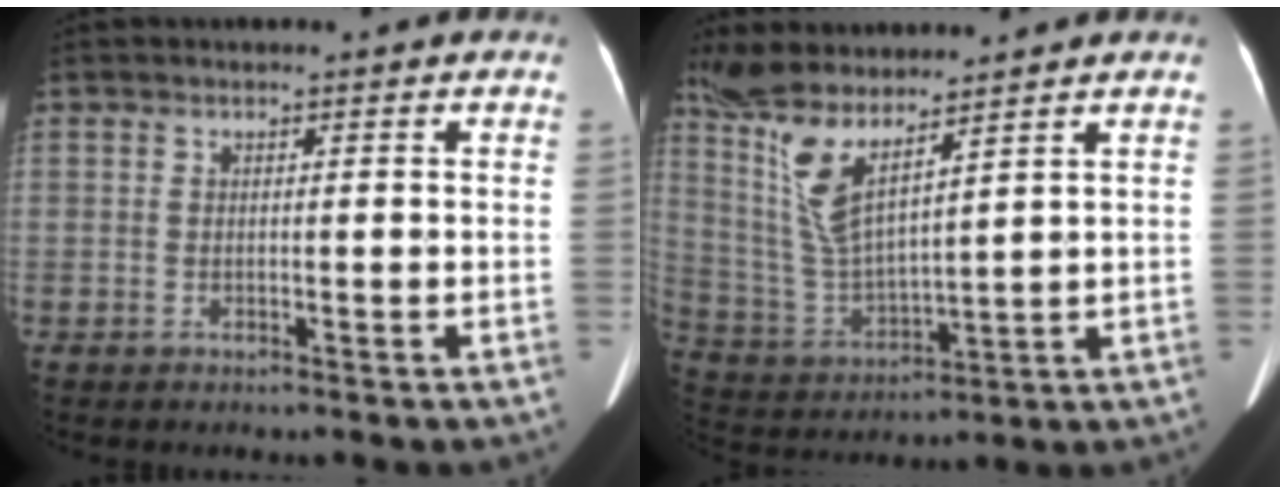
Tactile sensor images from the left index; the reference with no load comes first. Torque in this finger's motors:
{"motor_torque": [0.75, -0.70, 0.22, 0.05]}